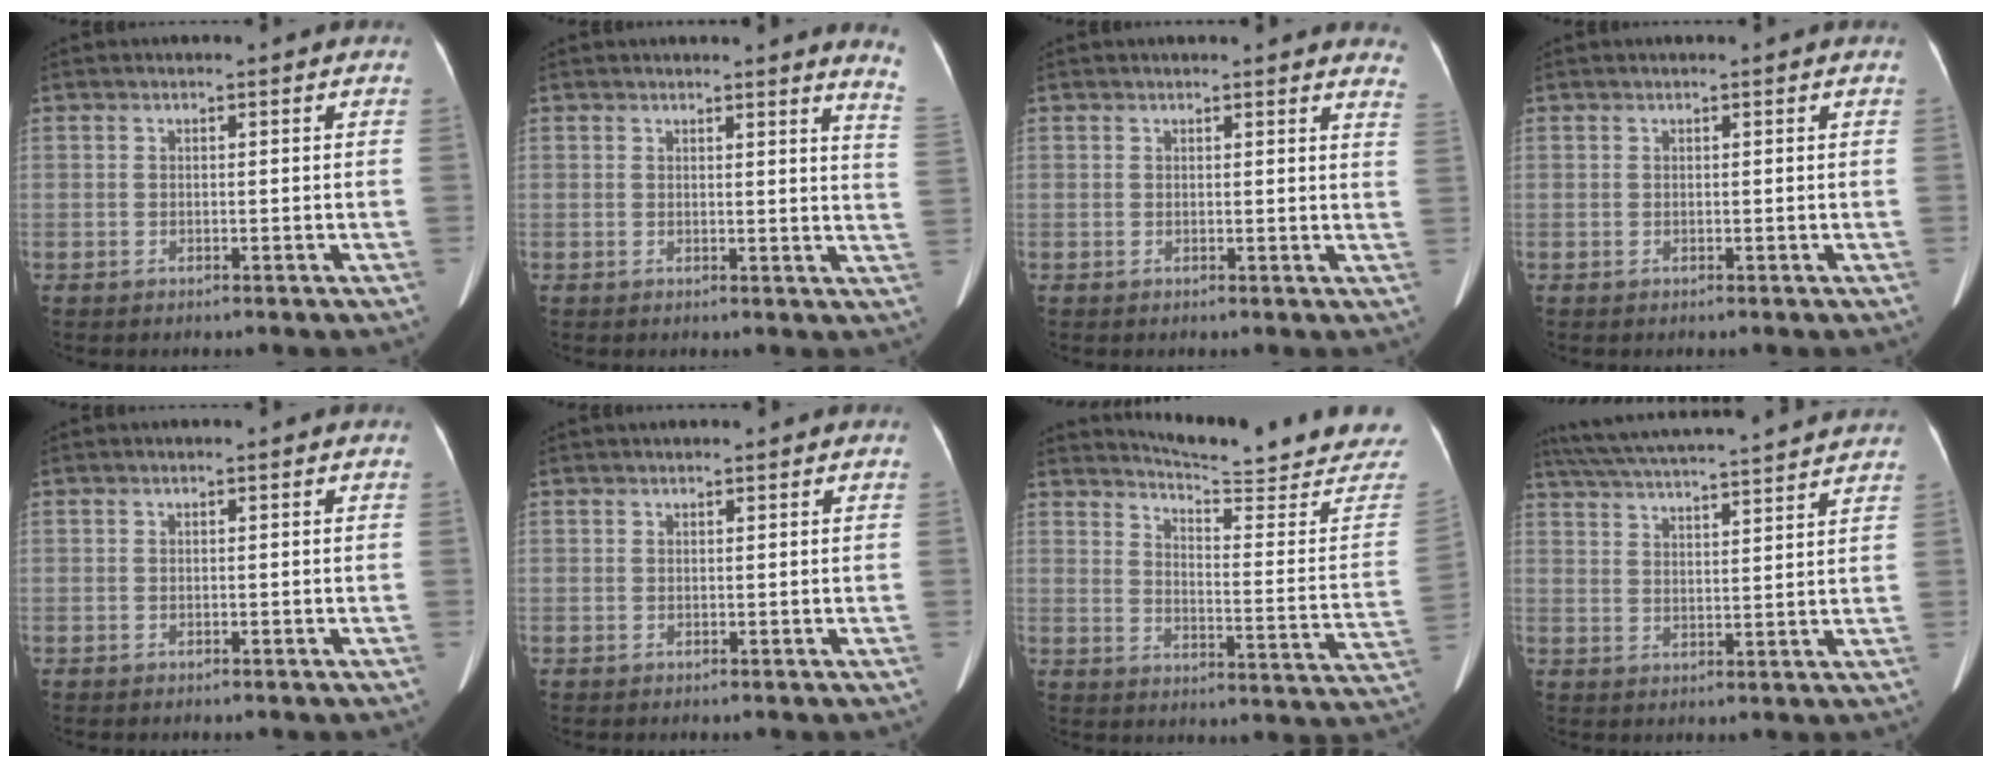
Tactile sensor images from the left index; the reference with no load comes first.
{"total": 6.2, "force": [5.7, -1.0, 2.3], "torque": [-0.024, -0.051, 0.032]}
{"total": 9.8, "force": [9.3, 1.7, 2.5], "torque": [0.004, -0.017, 0.074]}
{"total": 0.0}
{"total": 0.0}
{"total": 2.2, "force": [1.9, 0.4, 1.0], "torque": [-0.006, 0.029, 0.026]}
{"total": 21.1, "force": [20.3, 0.6, 5.9], "torque": [-0.082, -0.112, 0.241]}
{"total": 21.8, "force": [19.9, 0.9, 9.0], "torque": [-0.161, 0.020, 0.277]}